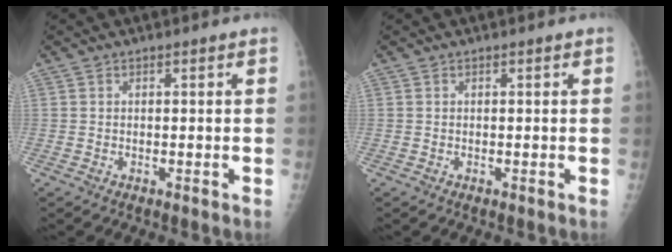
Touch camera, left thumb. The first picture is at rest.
{"total": 0.0}